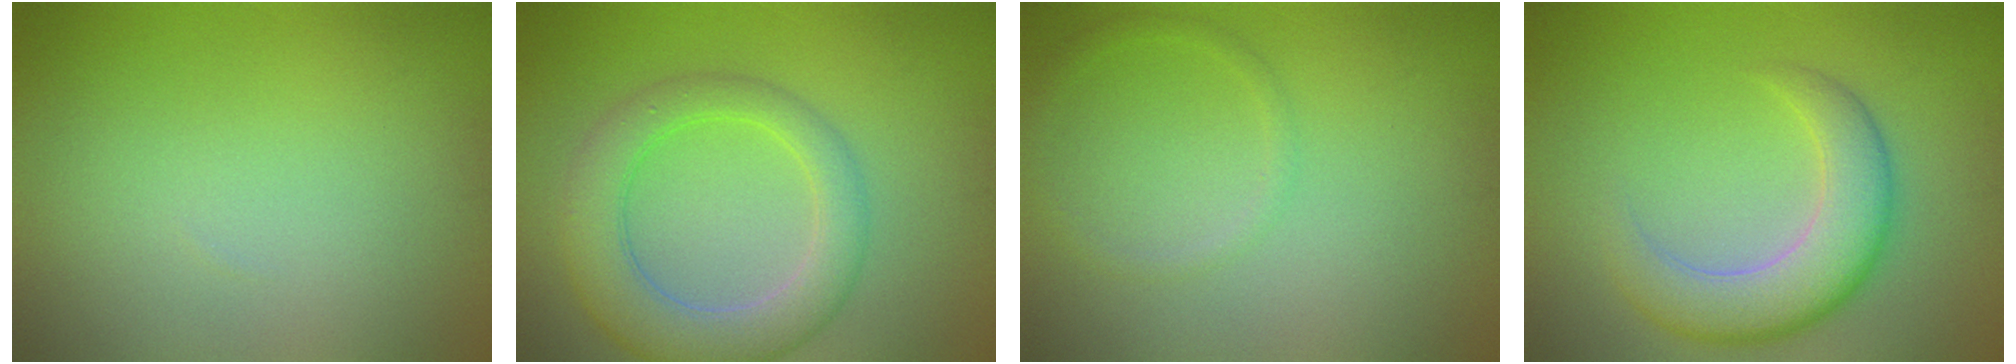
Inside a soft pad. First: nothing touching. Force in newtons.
{"total": 5.7, "press": 5.7, "slide": 0.4}
{"total": 1.1, "press": 1.1, "slide": 0.1}
{"total": 5.8, "press": 5.8, "slide": 0.4}